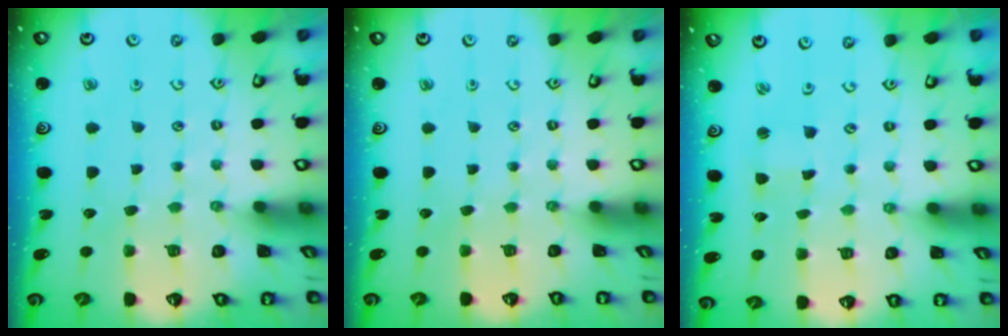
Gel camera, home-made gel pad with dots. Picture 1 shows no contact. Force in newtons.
{"total": 0.0}
{"total": 1.1, "press": 1.1, "slide": 0.2}